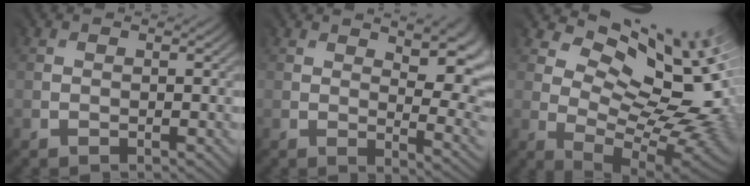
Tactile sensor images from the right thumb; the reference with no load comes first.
{"total": 8.1, "force": [2.3, 2.8, 7.2], "torque": [-0.087, 0.016, 0.038]}
{"total": 13.8, "force": [5.4, 6.7, 10.8], "torque": [-0.164, 0.009, 0.107]}